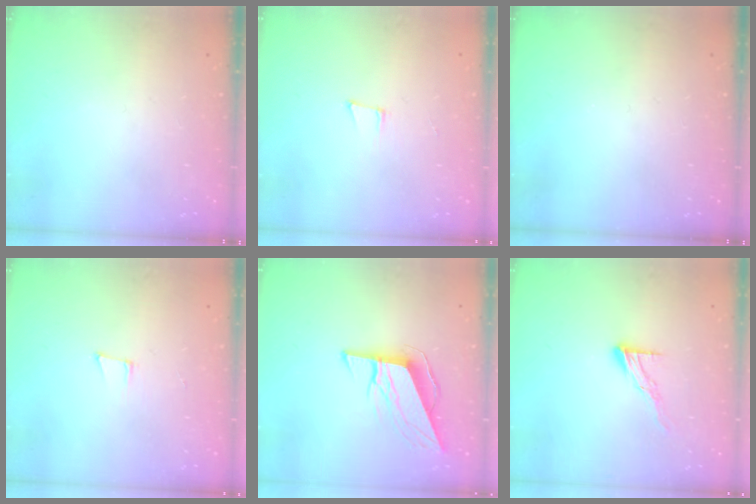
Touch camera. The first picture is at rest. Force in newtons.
{"total": 5.0, "press": 4.1, "slide": 2.9}
{"total": 0.0}
{"total": 5.0, "press": 4.1, "slide": 2.9}
{"total": 9.9, "press": 9.5, "slide": 2.7}
{"total": 8.7, "press": 8.7, "slide": 0.7}